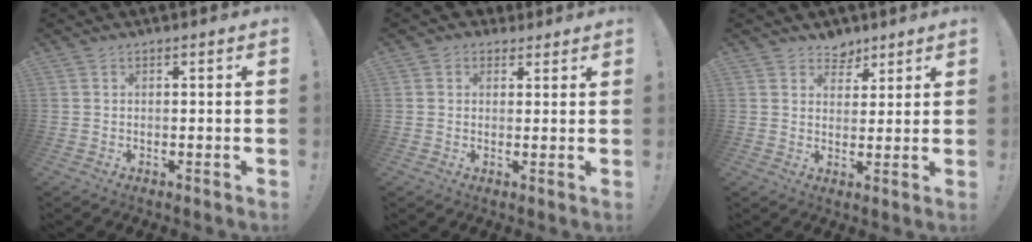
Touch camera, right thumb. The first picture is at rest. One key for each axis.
{"total": 2.8, "fx": 1.1, "fy": 2.5, "fz": 0.7, "tx": -0.012, "ty": 0.001, "tz": 0.022}
{"total": 5.2, "fx": 3.5, "fy": 3.8, "fz": 0.3, "tx": -0.002, "ty": -0.027, "tz": 0.069}